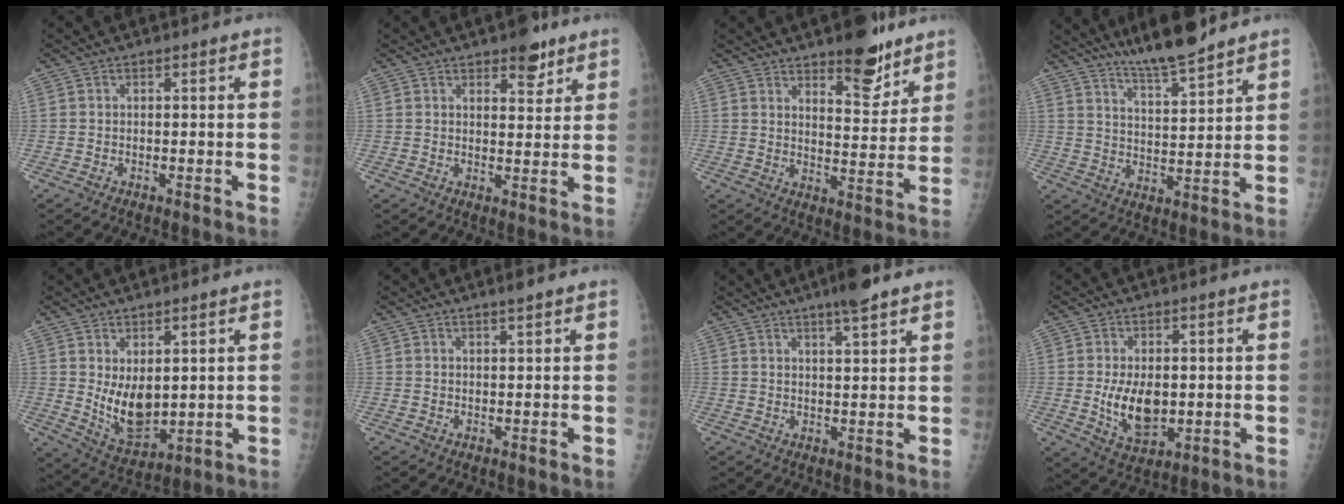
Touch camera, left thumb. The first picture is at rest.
{"total": 5.5, "force": [3.8, 2.5, 3.2], "torque": [-0.019, -0.021, 0.052]}
{"total": 10.7, "force": [7.7, 3.9, 6.4], "torque": [-0.061, -0.054, 0.116]}
{"total": 10.9, "force": [9.3, 0.9, 5.7], "torque": [-0.081, -0.053, 0.160]}
{"total": 9.1, "force": [1.8, 4.9, 7.4], "torque": [-0.106, -0.031, 0.053]}
{"total": 1.8, "force": [1.4, 0.0, 1.2], "torque": [-0.018, -0.006, 0.024]}
{"total": 5.8, "force": [4.1, 0.5, 4.1], "torque": [-0.063, -0.016, 0.066]}
{"total": 8.4, "force": [-0.3, 4.9, 6.8], "torque": [-0.102, -0.015, 0.008]}